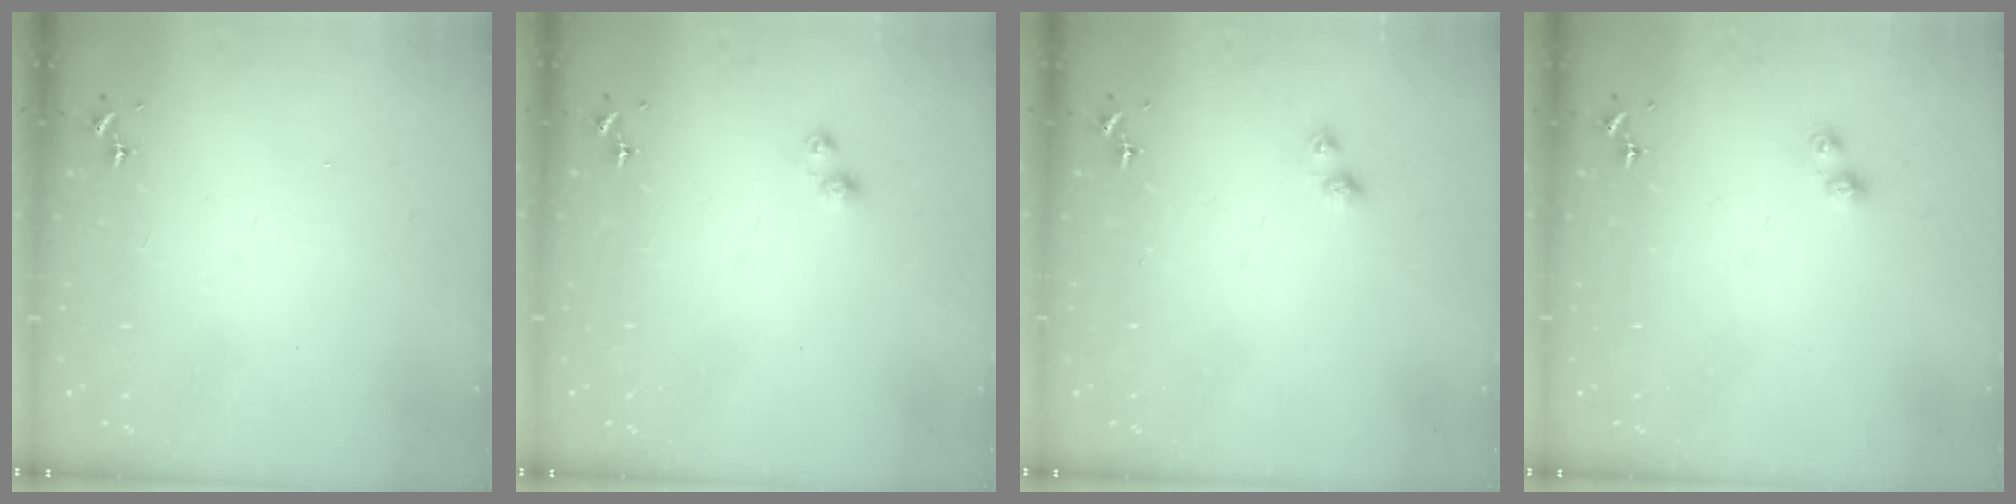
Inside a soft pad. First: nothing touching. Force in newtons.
{"total": 4.1, "press": 4.1, "slide": 0.5}
{"total": 4.3, "press": 4.3, "slide": 0.4}
{"total": 4.4, "press": 4.3, "slide": 0.4}